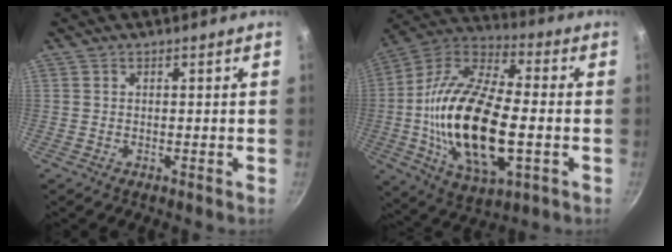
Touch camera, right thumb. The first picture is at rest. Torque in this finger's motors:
{"motor_torque": [-0.45, 2.01, 2.29, -0.48, 0.52]}